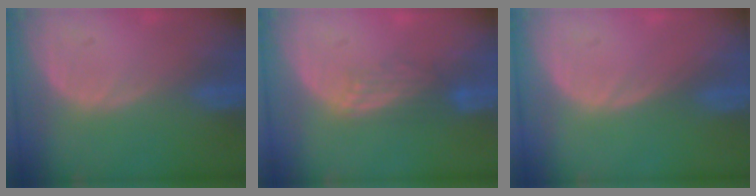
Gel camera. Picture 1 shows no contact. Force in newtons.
{"total": 2.8, "press": 2.7, "slide": 0.6}
{"total": 0.0}